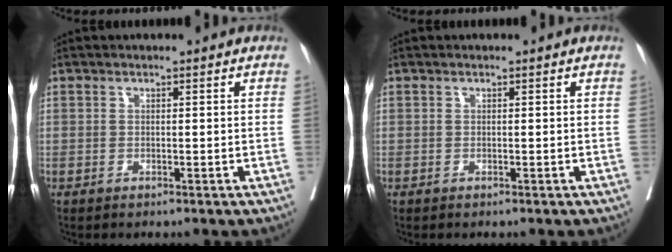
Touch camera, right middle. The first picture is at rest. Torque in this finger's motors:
{"motor_torque": [-0.20, -0.19, 0.02, 0.01]}